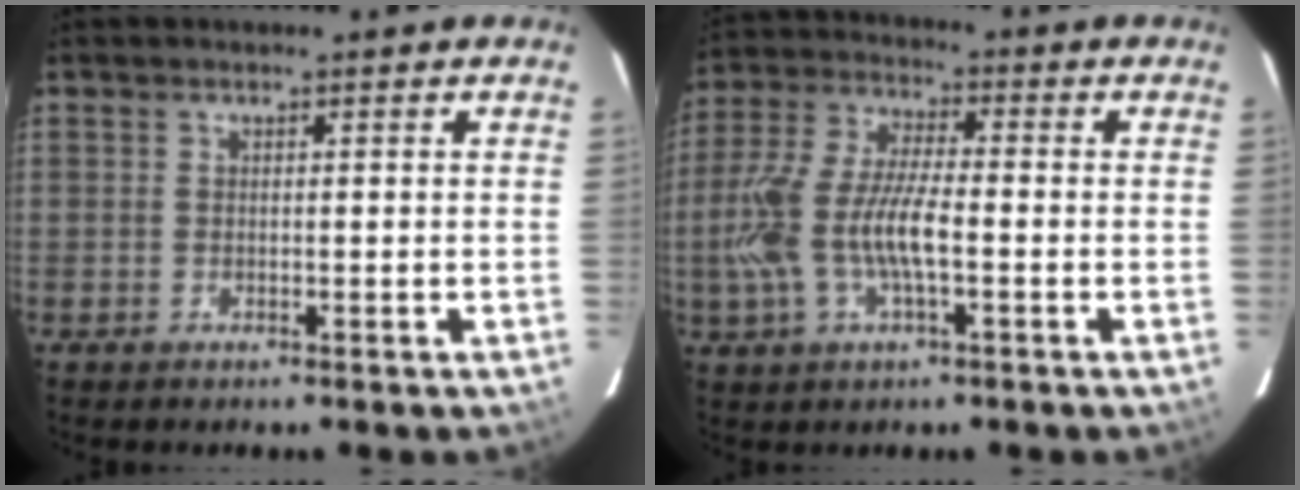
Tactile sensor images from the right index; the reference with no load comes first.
{"total": 12.9, "force": [-2.9, 4.5, 11.8], "torque": [-0.255, 0.000, -0.057]}